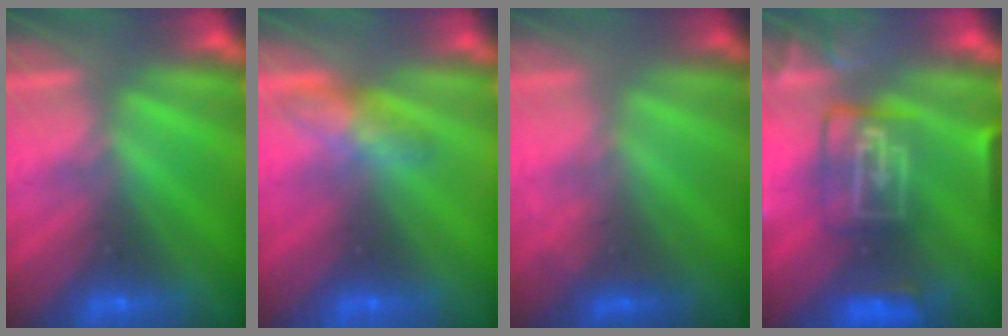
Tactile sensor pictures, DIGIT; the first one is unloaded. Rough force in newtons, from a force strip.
{"total": 2.7}
{"total": 1.9}
{"total": 9.2}